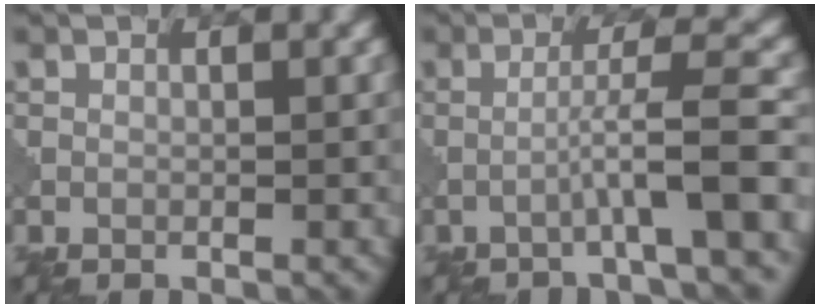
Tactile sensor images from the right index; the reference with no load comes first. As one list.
[{"total": 4.6, "force": [-1.7, 0.1, 4.2], "torque": [-0.063, 0.018, -0.047]}]